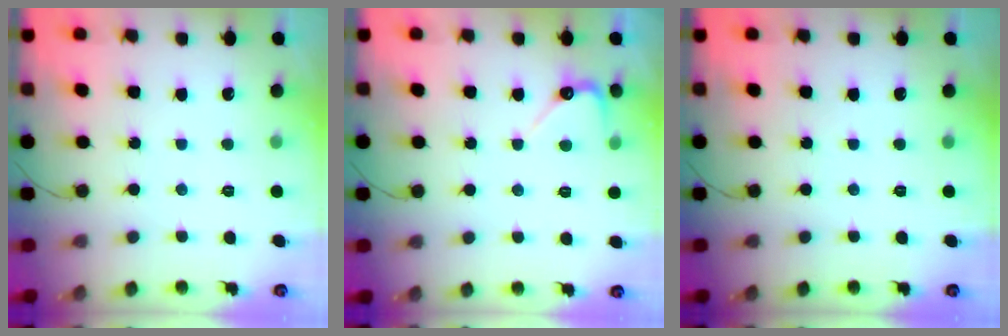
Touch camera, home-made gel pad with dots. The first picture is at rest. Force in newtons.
{"total": 4.2, "press": 4.2, "slide": 0.4}
{"total": 0.0}